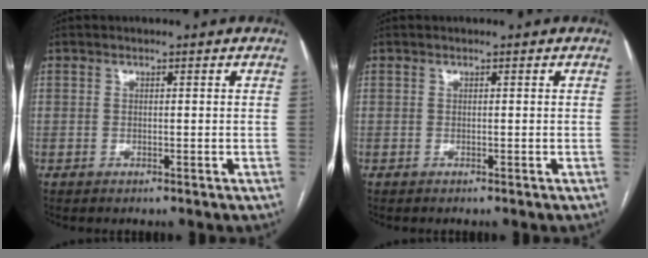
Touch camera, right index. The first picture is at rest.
{"total": 0.0}